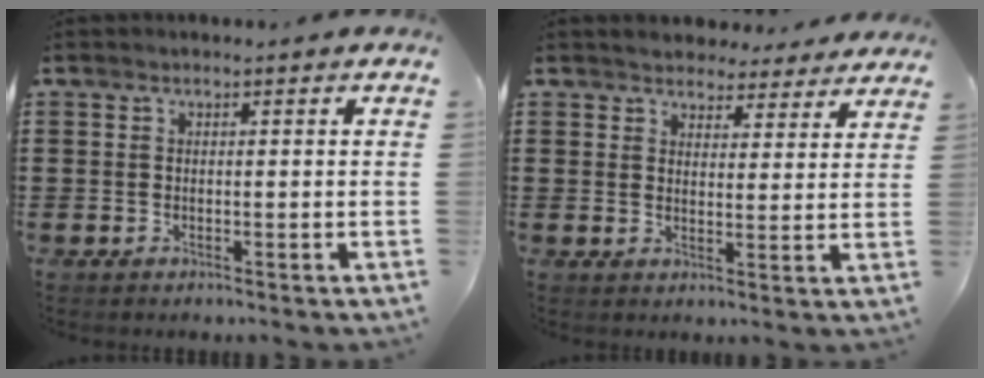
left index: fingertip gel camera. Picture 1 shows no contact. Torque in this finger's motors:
{"motor_torque": [2.14, 0.00, 0.52, 0.05]}